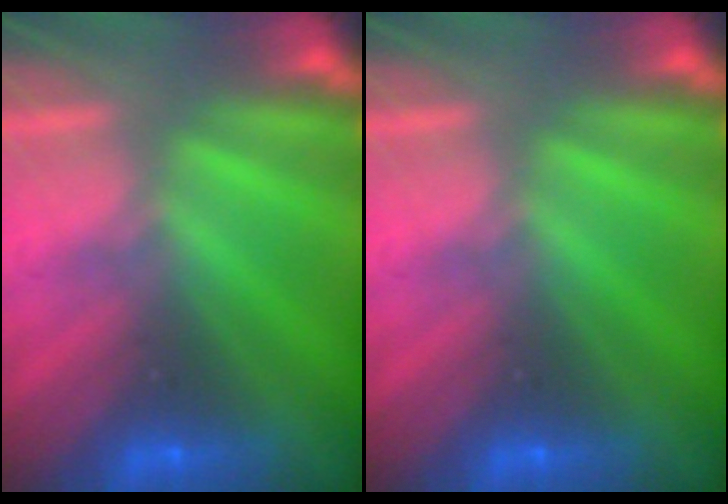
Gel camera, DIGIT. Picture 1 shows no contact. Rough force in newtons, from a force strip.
{"total": 0.0}